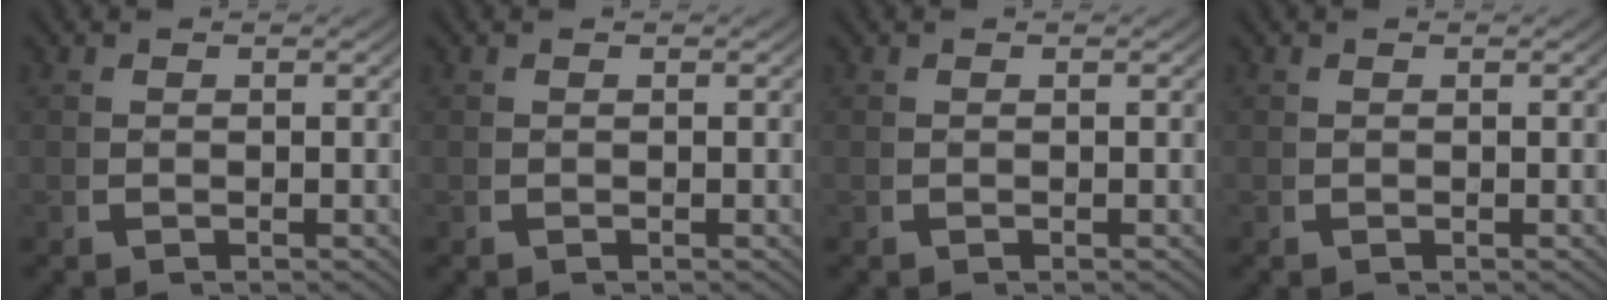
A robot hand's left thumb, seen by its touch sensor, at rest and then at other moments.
{"total": 0.0}
{"total": 0.0}
{"total": 0.0}